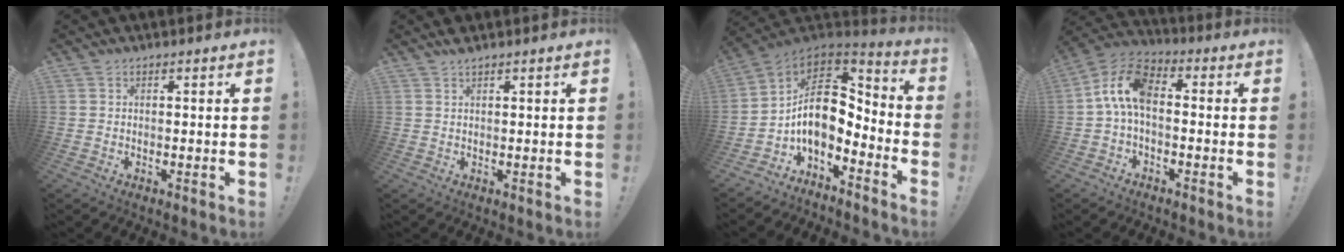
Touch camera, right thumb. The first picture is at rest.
{"total": 1.5, "force": [1.4, 0.1, 0.7], "torque": [-0.006, -0.008, 0.023]}
{"total": 14.4, "force": [1.3, 9.2, 11.0], "torque": [-0.188, -0.015, 0.026]}
{"total": 10.9, "force": [0.3, 5.9, 9.2], "torque": [-0.172, 0.011, 0.008]}